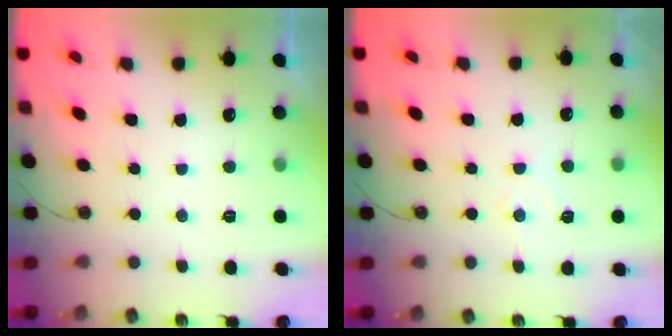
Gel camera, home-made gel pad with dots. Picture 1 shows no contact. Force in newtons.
{"total": 5.6, "press": 5.6, "slide": 0.3}